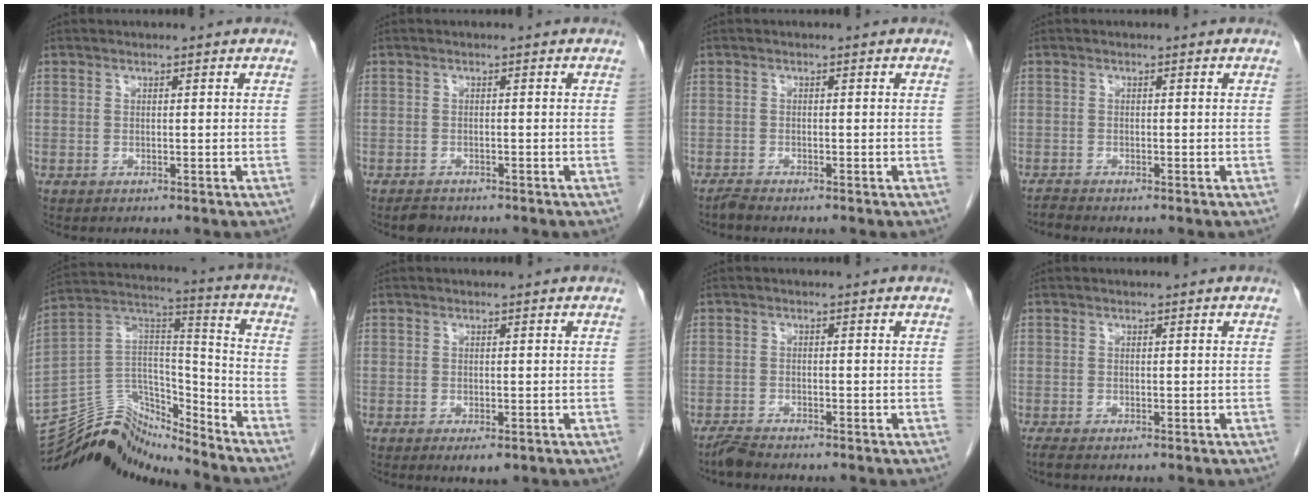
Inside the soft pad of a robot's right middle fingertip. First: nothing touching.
{"total": 1.6, "force": [-1.3, 0.7, 0.5], "torque": [-0.013, -0.001, -0.020]}
{"total": 1.0, "force": [-1.0, -0.1, 0.3], "torque": [-0.011, -0.003, -0.021]}
{"total": 1.0, "force": [0.9, -0.3, -0.3], "torque": [-0.002, -0.009, 0.013]}
{"total": 11.5, "force": [-11.3, 2.1, 0.7], "torque": [-0.011, 0.091, -0.207]}
{"total": 1.8, "force": [-0.9, 0.7, 1.4], "torque": [-0.020, -0.004, -0.008]}
{"total": 2.1, "force": [-2.0, 0.1, 0.7], "torque": [-0.020, -0.007, -0.039]}
{"total": 0.8, "force": [-0.7, 0.0, 0.5], "torque": [-0.012, -0.003, -0.014]}